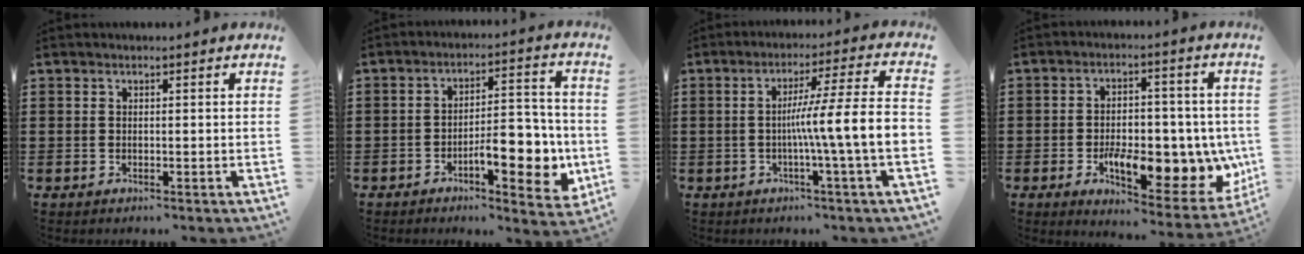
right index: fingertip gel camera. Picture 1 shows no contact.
{"total": 9.3, "force": [-3.2, 3.8, 7.9], "torque": [-0.092, -0.005, -0.053]}
{"total": 10.1, "force": [-1.7, -0.7, 9.9], "torque": [-0.167, -0.013, -0.038]}
{"total": 12.1, "force": [-2.3, 6.2, 10.2], "torque": [-0.156, -0.003, -0.027]}